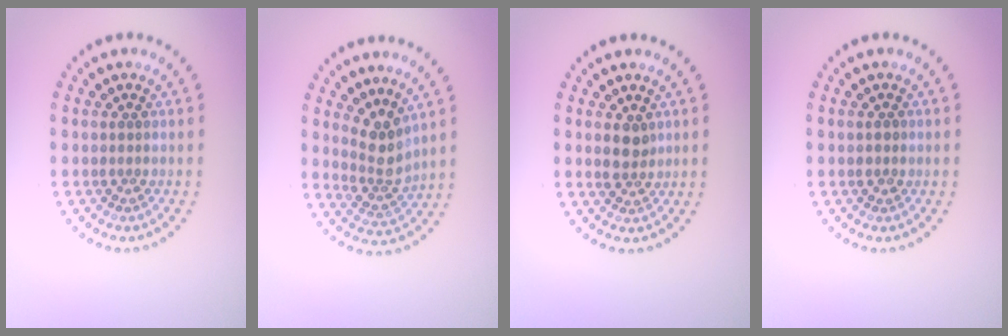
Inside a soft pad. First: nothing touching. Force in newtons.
{"total": 2.9, "press": 2.2, "slide": 1.9}
{"total": 2.0, "press": 1.9, "slide": 0.7}
{"total": 0.9, "press": 0.9, "slide": 0.1}